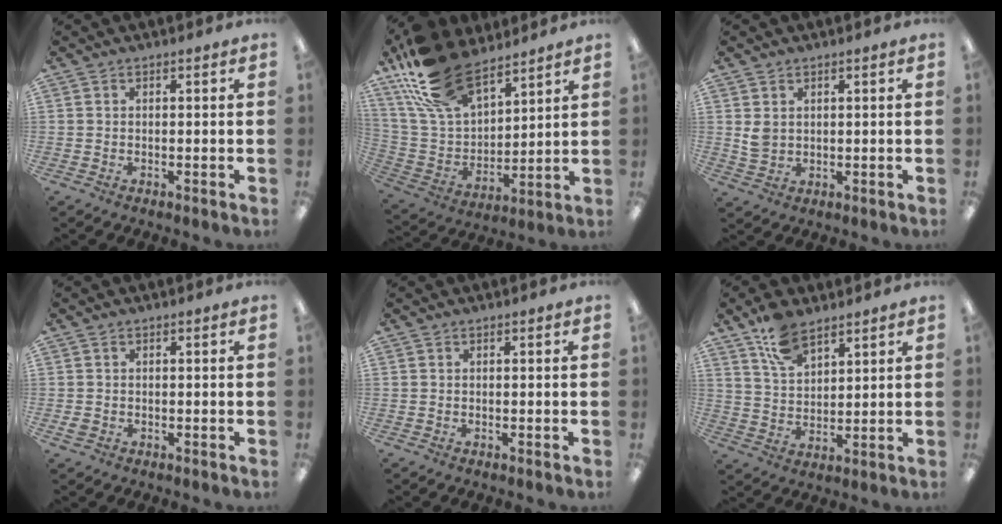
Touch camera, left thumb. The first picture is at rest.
{"total": 21.1, "force": [14.8, 10.8, 10.6], "torque": [-0.225, -0.071, 0.274]}
{"total": 3.2, "force": [1.3, 2.4, 1.6], "torque": [-0.034, 0.003, 0.026]}
{"total": 1.3, "force": [-0.1, 1.1, 0.7], "torque": [-0.012, 0.004, -0.003]}
{"total": 0.0}
{"total": 9.7, "force": [6.9, 4.8, 4.9], "torque": [-0.099, -0.024, 0.128]}